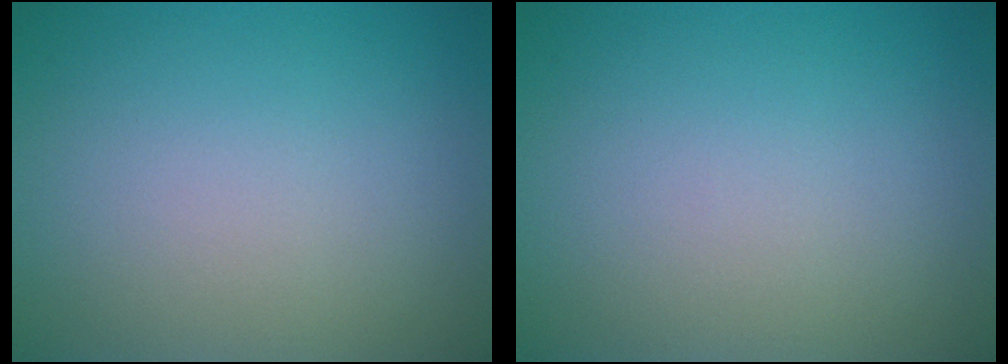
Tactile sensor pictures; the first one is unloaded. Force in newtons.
{"total": 0.0}